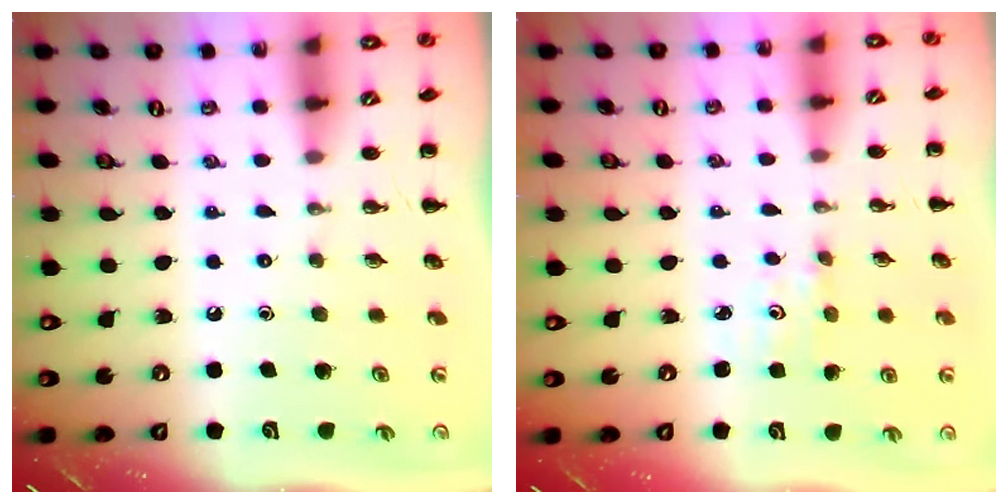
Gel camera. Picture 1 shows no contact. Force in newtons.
{"total": 1.5, "press": 1.4, "slide": 0.5}